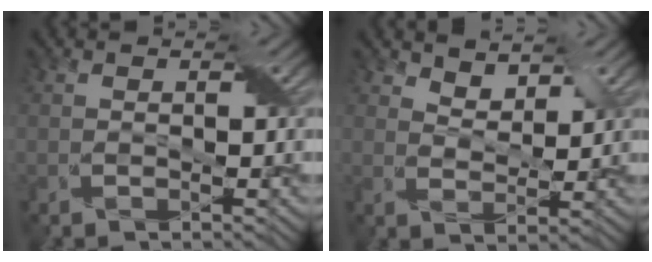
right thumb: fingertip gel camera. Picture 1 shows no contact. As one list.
[{"total": 3.1, "force": [2.9, 1.0, 0.5], "torque": [-0.018, -0.007, 0.051]}]